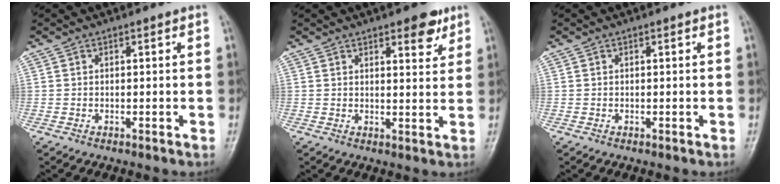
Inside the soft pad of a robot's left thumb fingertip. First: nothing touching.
{"total": 5.6, "force": [3.5, 2.1, 3.8], "torque": [-0.032, -0.018, 0.042]}
{"total": 0.0}